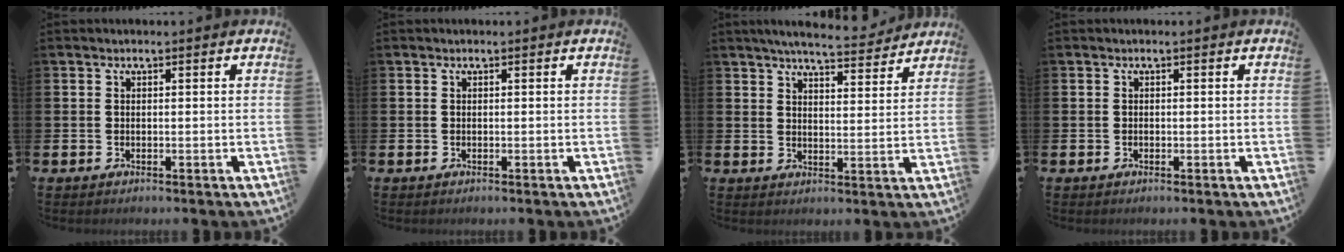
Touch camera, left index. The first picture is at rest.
{"total": 0.0}
{"total": 6.1, "force": [5.8, 0.4, 1.7], "torque": [-0.039, -0.033, 0.101]}
{"total": 0.0}